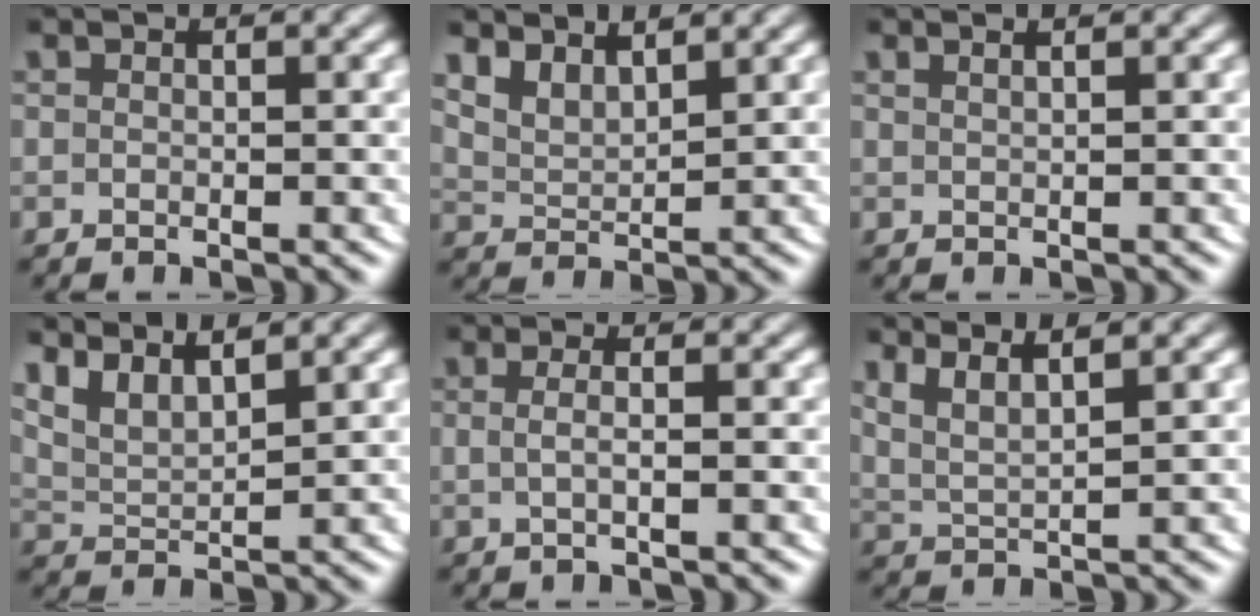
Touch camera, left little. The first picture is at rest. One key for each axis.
{"total": 4.4, "fx": 2.5, "fy": 3.0, "fz": 2.0, "tx": -0.056, "ty": -0.010, "tz": 0.039}
{"total": 0.9, "fx": 0.6, "fy": -0.5, "fz": 0.5, "tx": -0.005, "ty": -0.002, "tz": 0.015}
{"total": 5.6, "fx": 2.9, "fy": 3.8, "fz": 2.9, "tx": -0.074, "ty": -0.004, "tz": 0.041}
{"total": 1.7, "fx": -0.2, "fy": 0.3, "fz": 1.7, "tx": -0.036, "ty": -0.007, "tz": 0.001}
{"total": 5.2, "fx": 2.4, "fy": 3.4, "fz": 3.2, "tx": -0.067, "ty": 0.003, "tz": 0.033}